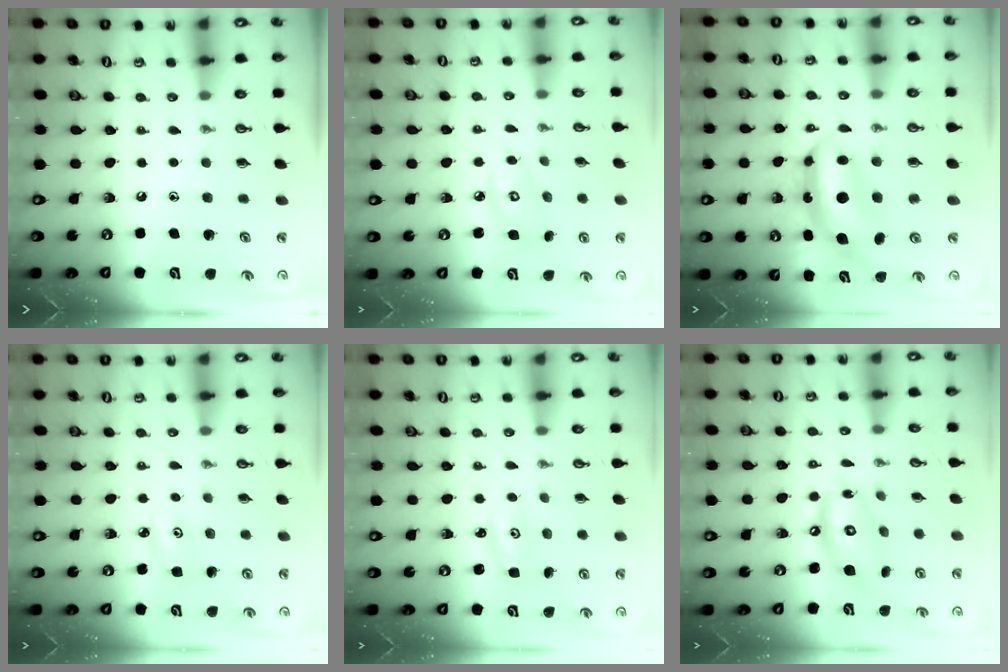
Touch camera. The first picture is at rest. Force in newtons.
{"total": 5.4, "press": 5.4, "slide": 0.2}
{"total": 7.6, "press": 7.6, "slide": 0.8}
{"total": 4.8, "press": 4.8, "slide": 0.4}
{"total": 2.6, "press": 2.6, "slide": 0.3}
{"total": 13.5, "press": 13.4, "slide": 1.3}